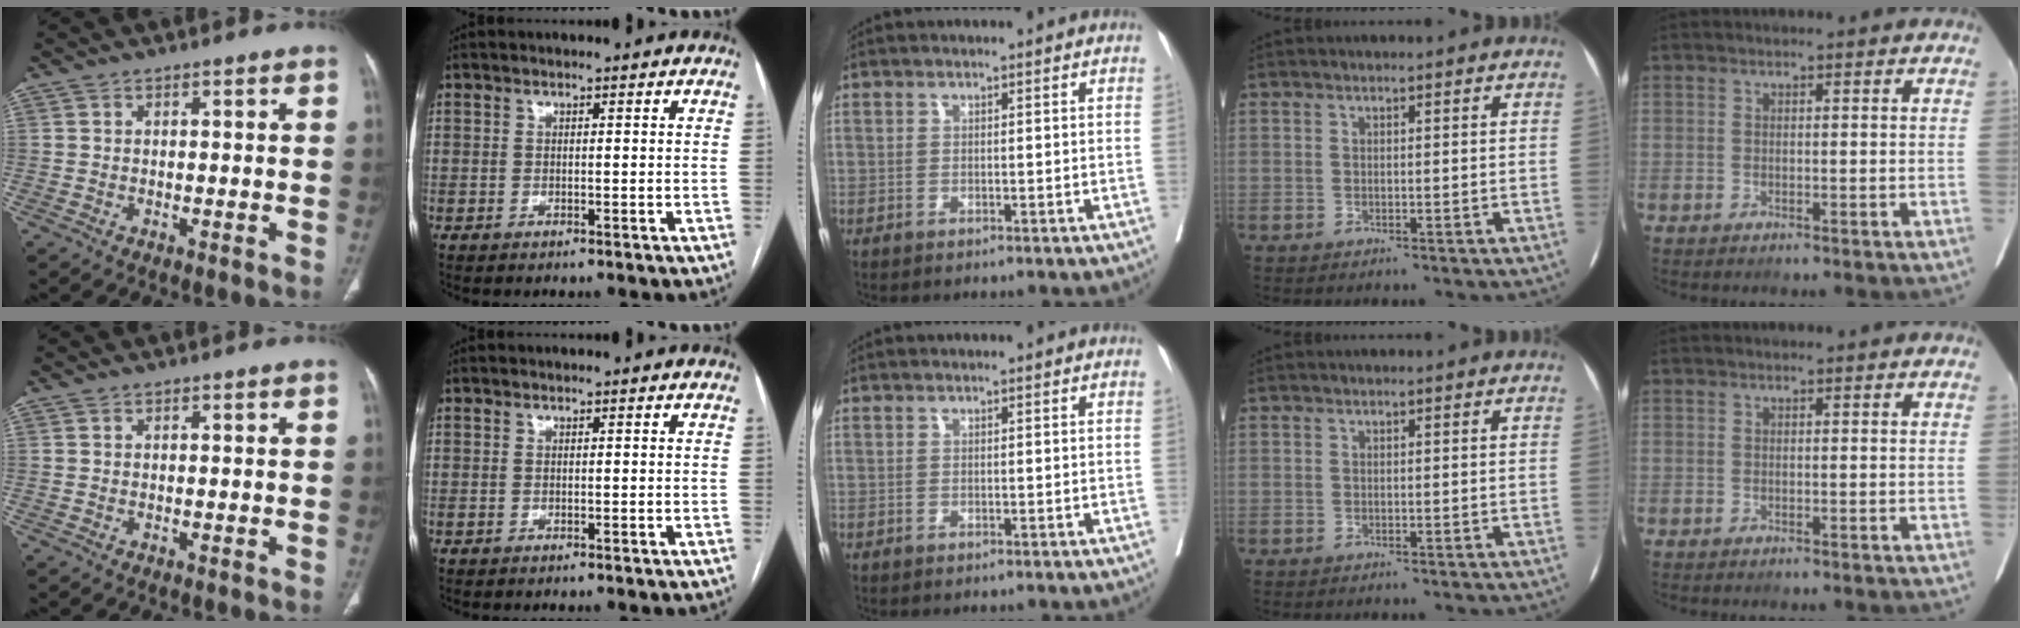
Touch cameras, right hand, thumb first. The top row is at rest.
{}